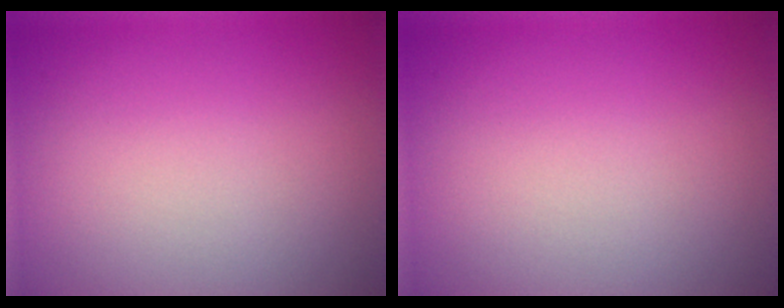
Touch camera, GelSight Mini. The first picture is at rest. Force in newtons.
{"total": 0.0}